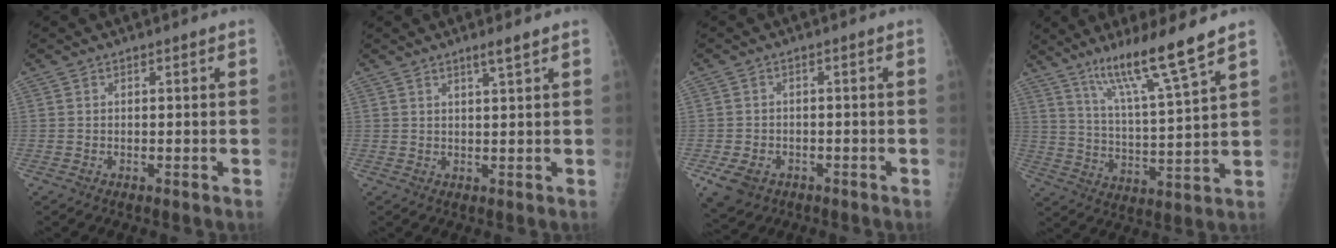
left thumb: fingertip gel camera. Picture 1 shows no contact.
{"total": 2.3, "force": [1.6, 0.0, 1.6], "torque": [-0.028, -0.012, 0.029]}
{"total": 6.1, "force": [-2.8, 4.7, 2.7], "torque": [-0.049, 0.009, -0.035]}
{"total": 13.2, "force": [9.3, -0.1, 9.3], "torque": [-0.162, -0.057, 0.169]}